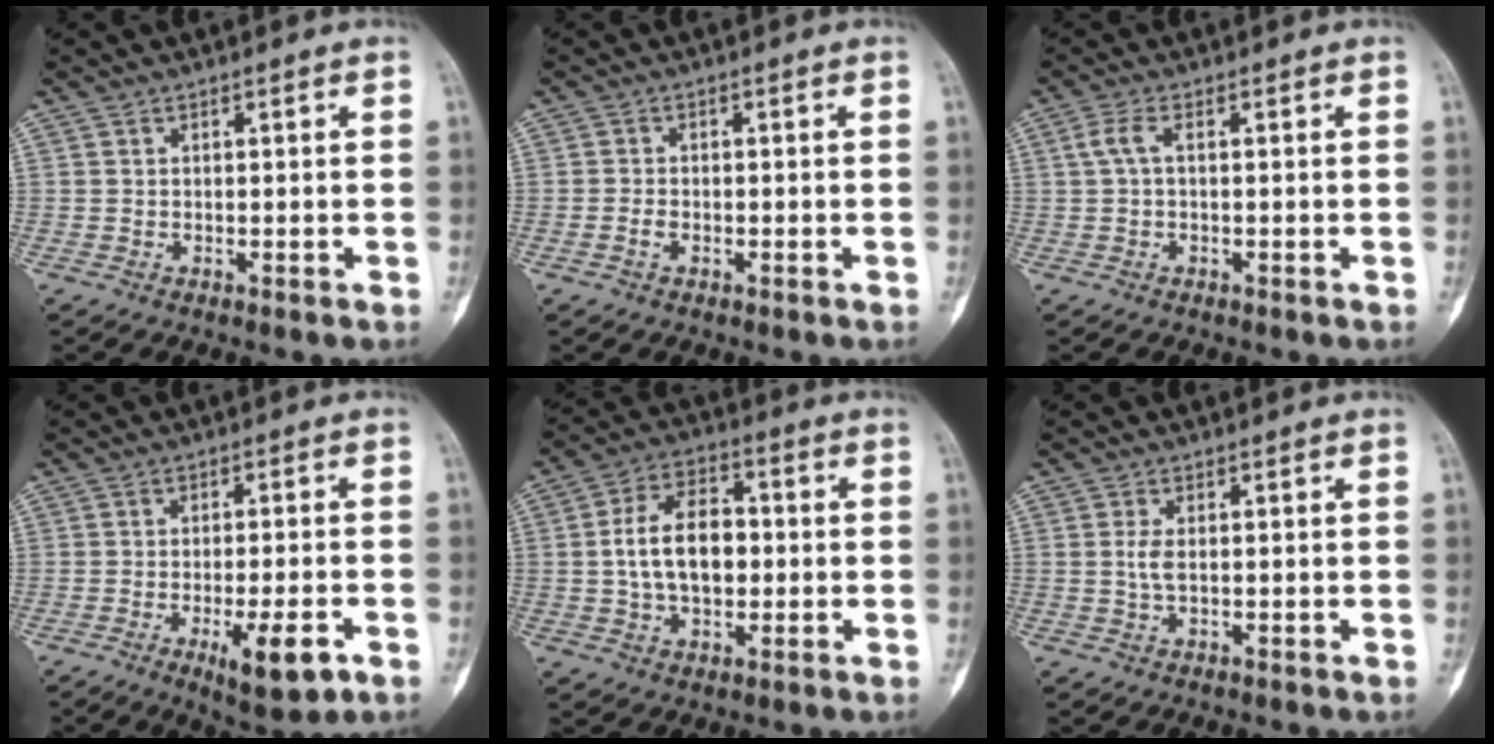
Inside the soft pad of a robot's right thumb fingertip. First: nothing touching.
{"total": 1.6, "force": [-0.7, 1.0, 1.0], "torque": [-0.020, 0.007, -0.015]}
{"total": 2.6, "force": [0.3, 0.9, 2.4], "torque": [-0.060, 0.011, 0.005]}
{"total": 12.3, "force": [-5.1, 4.6, 10.2], "torque": [-0.140, 0.015, -0.066]}
{"total": 12.2, "force": [-0.1, 7.6, 9.6], "torque": [-0.150, 0.021, -0.005]}
{"total": 2.2, "force": [0.1, 0.9, 2.0], "torque": [-0.051, -0.001, 0.003]}